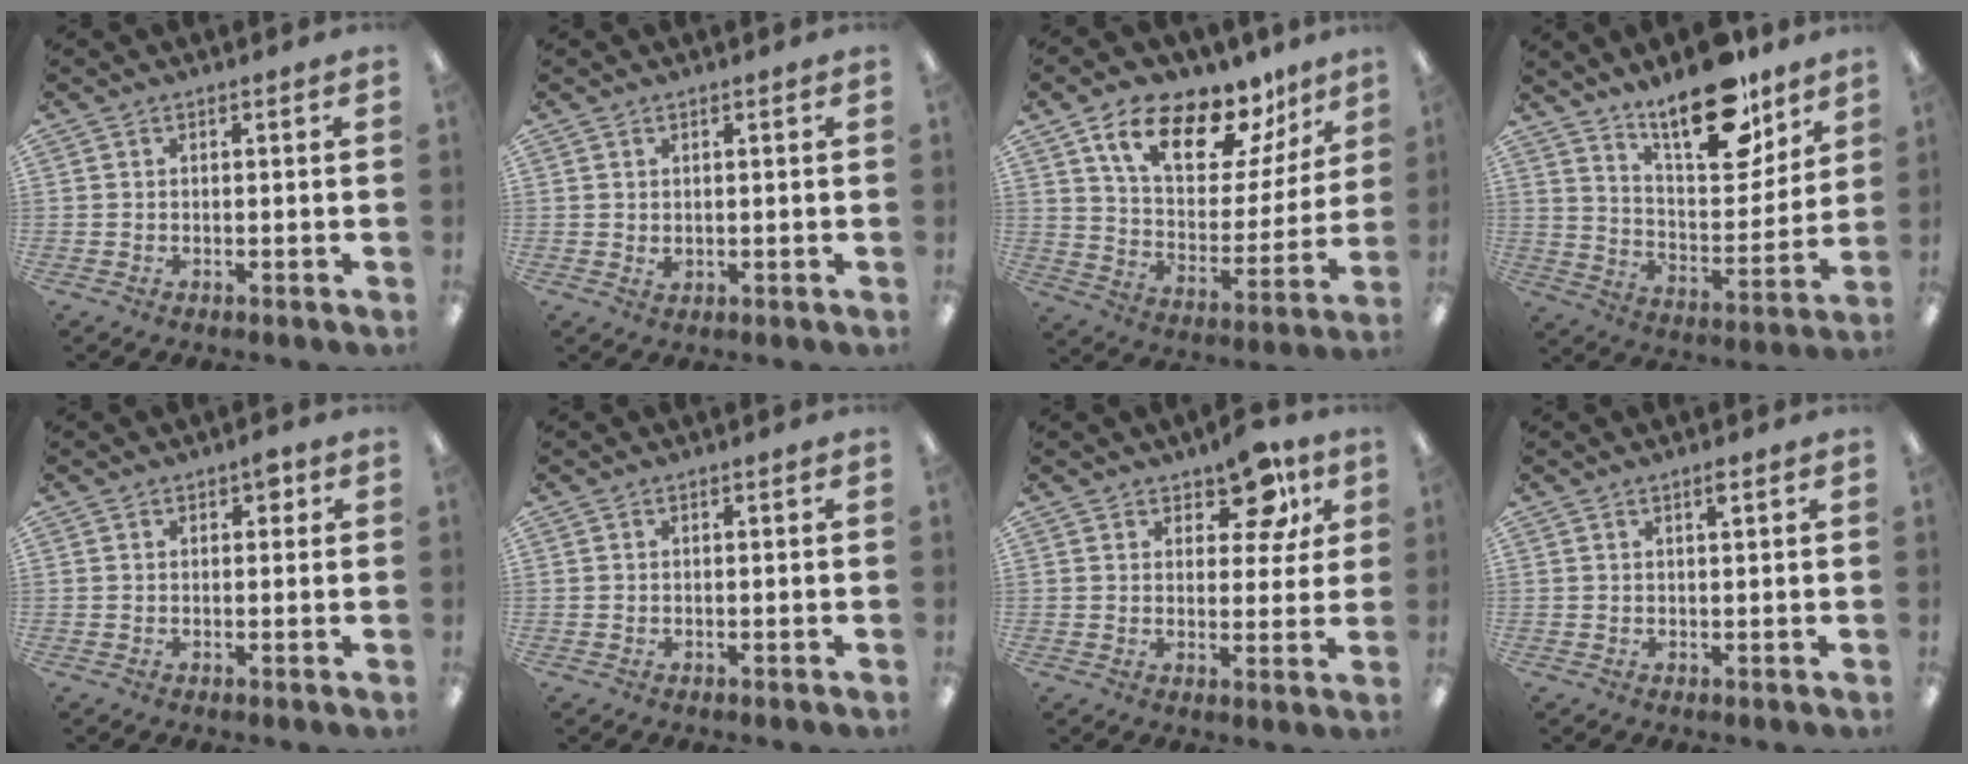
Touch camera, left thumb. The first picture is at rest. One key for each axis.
{"total": 1.2, "fx": 0.6, "fy": 0.7, "fz": 0.7, "tx": -0.015, "ty": 0.001, "tz": 0.011}
{"total": 18.2, "fx": 12.2, "fy": 8.2, "fz": 10.8, "tx": -0.186, "ty": -0.064, "tz": 0.209}
{"total": 18.6, "fx": 14.5, "fy": 6.7, "fz": 9.6, "tx": -0.142, "ty": -0.096, "tz": 0.245}
{"total": 2.8, "fx": 1.3, "fy": 1.5, "fz": 1.9, "tx": -0.015, "ty": -0.004, "tz": 0.017}
{"total": 0.0}
{"total": 9.5, "fx": 5.8, "fy": 5.1, "fz": 5.6, "tx": -0.061, "ty": -0.022, "tz": 0.098}
{"total": 1.9, "fx": 1.3, "fy": 0.2, "fz": 1.3, "tx": -0.030, "ty": 0.001, "tz": 0.022}